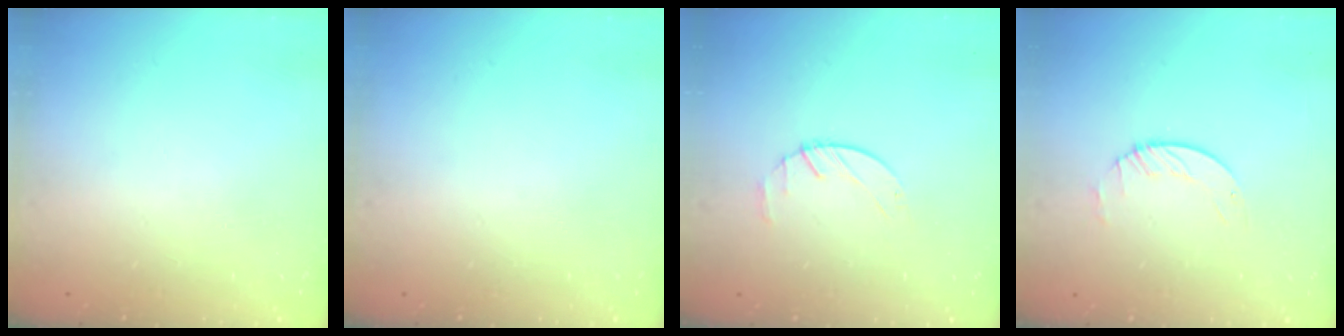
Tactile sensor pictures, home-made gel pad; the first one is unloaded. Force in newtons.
{"total": 0.0}
{"total": 1.9, "press": 1.9, "slide": 0.3}
{"total": 1.7, "press": 1.7, "slide": 0.2}